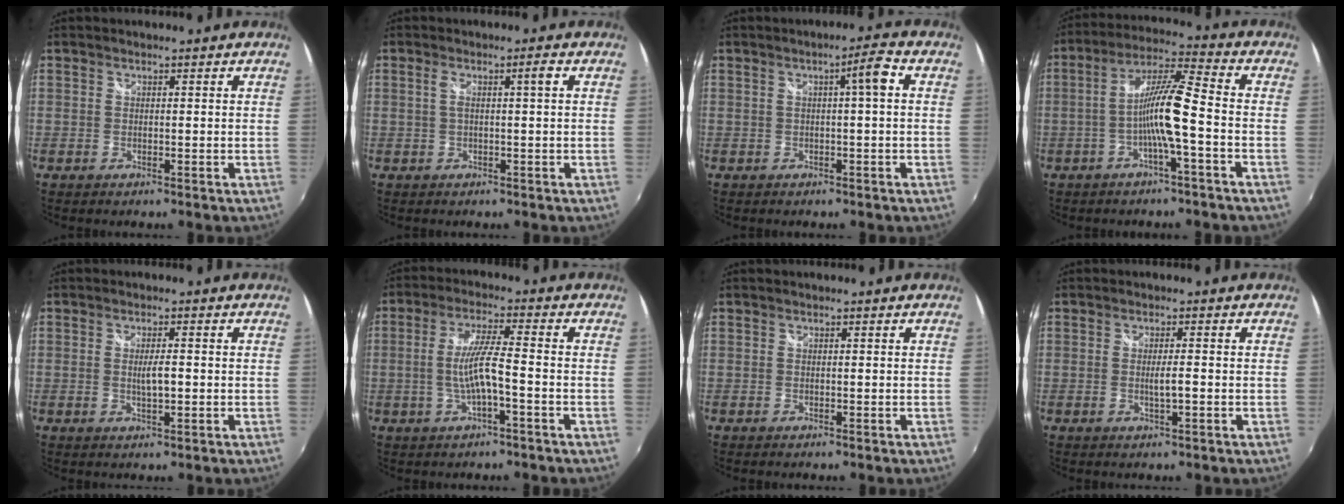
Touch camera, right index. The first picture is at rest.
{"total": 2.3, "force": [0.1, -0.3, 2.3], "torque": [-0.039, 0.005, 0.004]}
{"total": 3.6, "force": [0.2, -0.1, 3.6], "torque": [-0.059, 0.009, 0.005]}
{"total": 9.0, "force": [-3.1, 0.1, 8.5], "torque": [-0.173, 0.015, -0.057]}
{"total": 2.9, "force": [-0.3, 0.6, 2.8], "torque": [-0.049, -0.002, -0.005]}
{"total": 6.7, "force": [-2.0, 0.1, 6.4], "torque": [-0.127, 0.002, -0.033]}
{"total": 0.0}
{"total": 2.2, "force": [-0.6, -0.1, 2.1], "torque": [-0.037, -0.002, -0.012]}